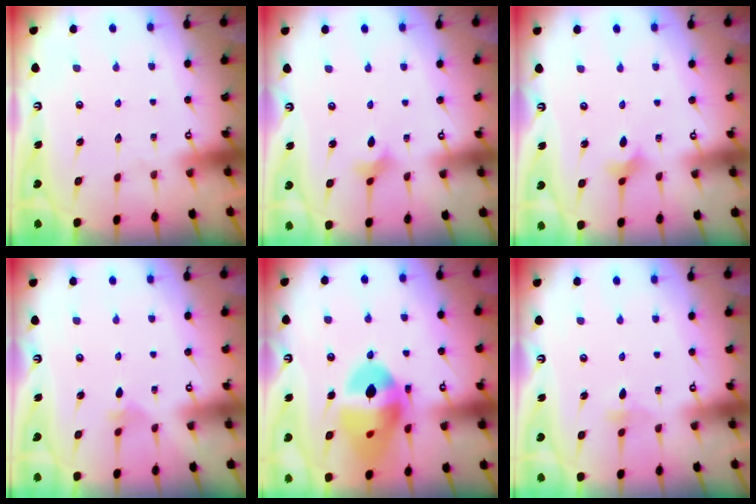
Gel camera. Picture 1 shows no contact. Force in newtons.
{"total": 2.5, "press": 2.5, "slide": 0.4}
{"total": 2.5, "press": 2.5, "slide": 0.4}
{"total": 2.4, "press": 2.4, "slide": 0.5}
{"total": 17.9, "press": 17.8, "slide": 2.0}
{"total": 2.4, "press": 2.3, "slide": 0.7}